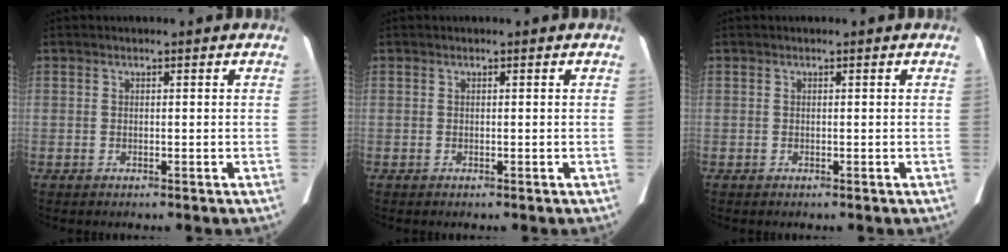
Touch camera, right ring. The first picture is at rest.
{"total": 0.0}
{"total": 0.0}